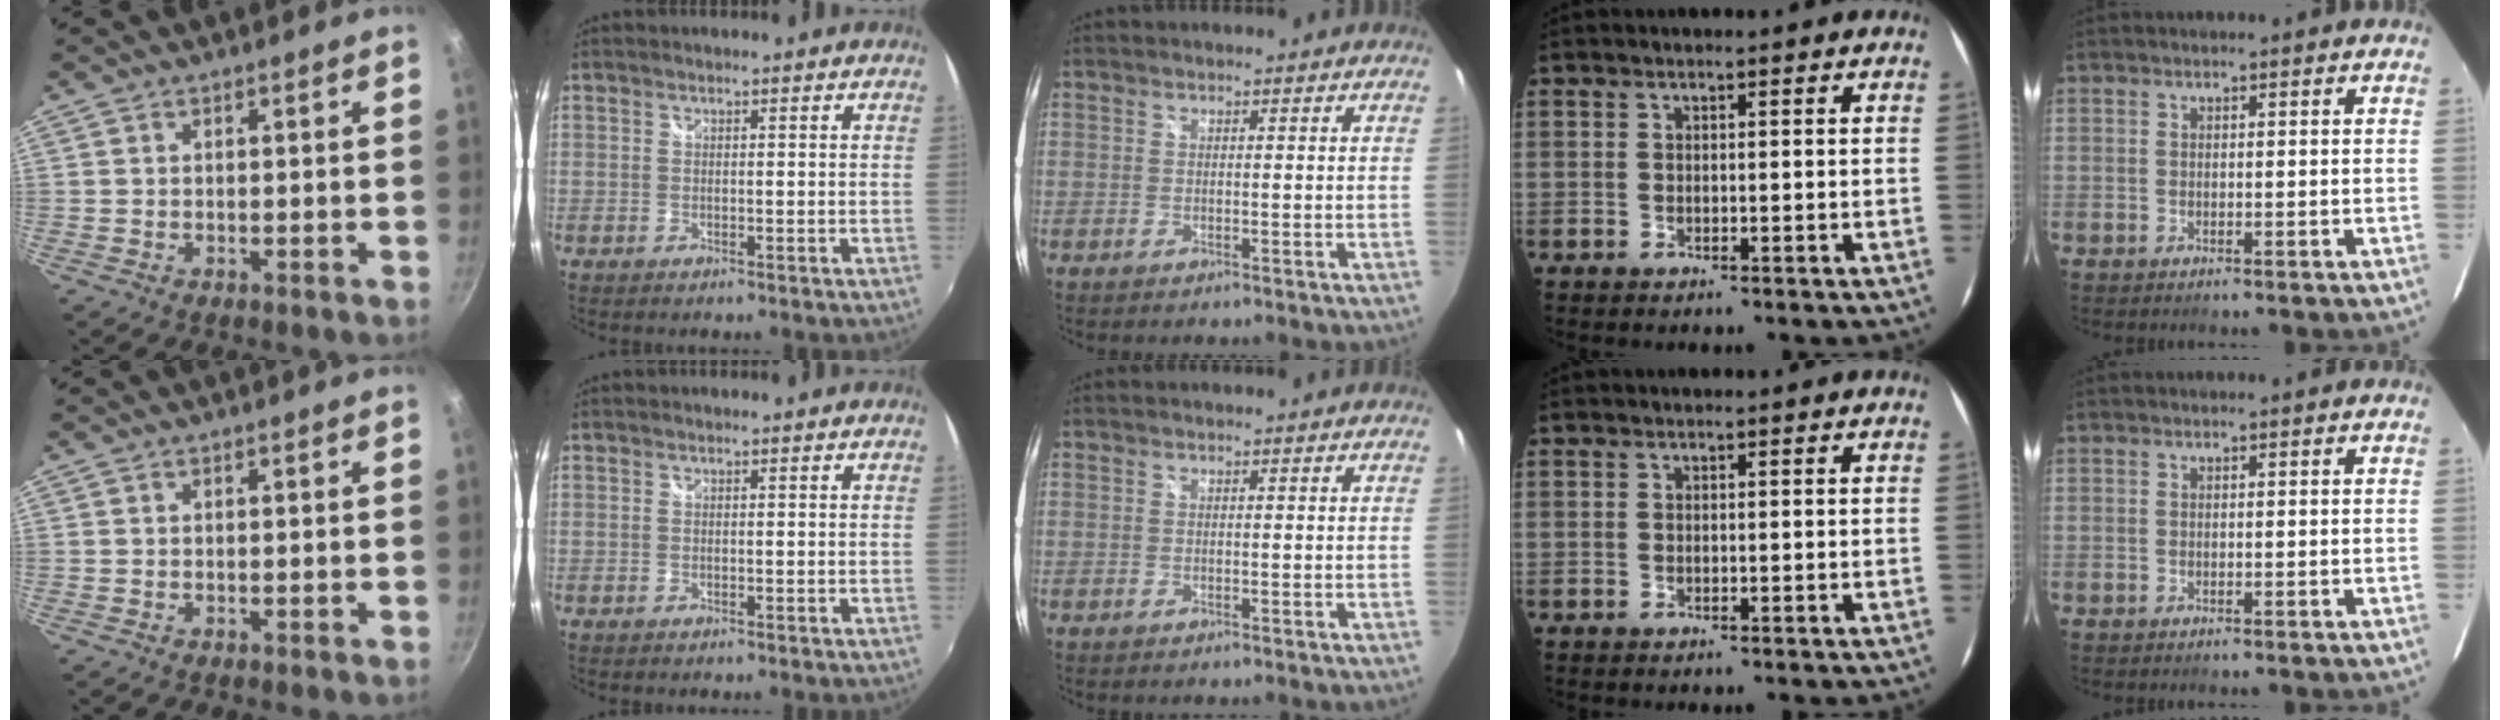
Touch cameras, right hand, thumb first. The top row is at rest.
{}